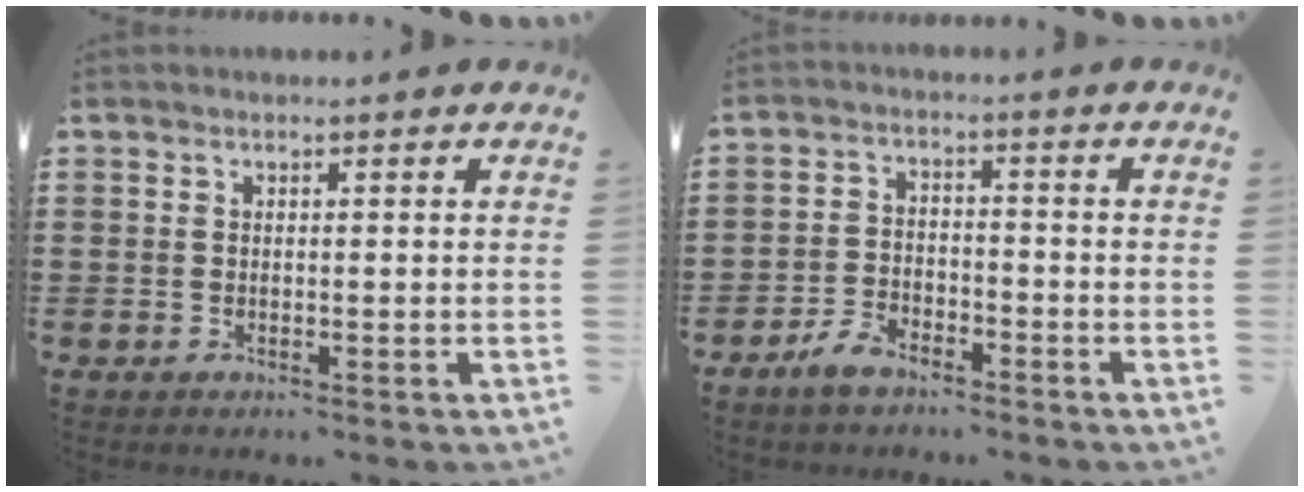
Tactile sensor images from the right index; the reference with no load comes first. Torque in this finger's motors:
{"motor_torque": [0.50, -0.80, 0.18, 0.03]}